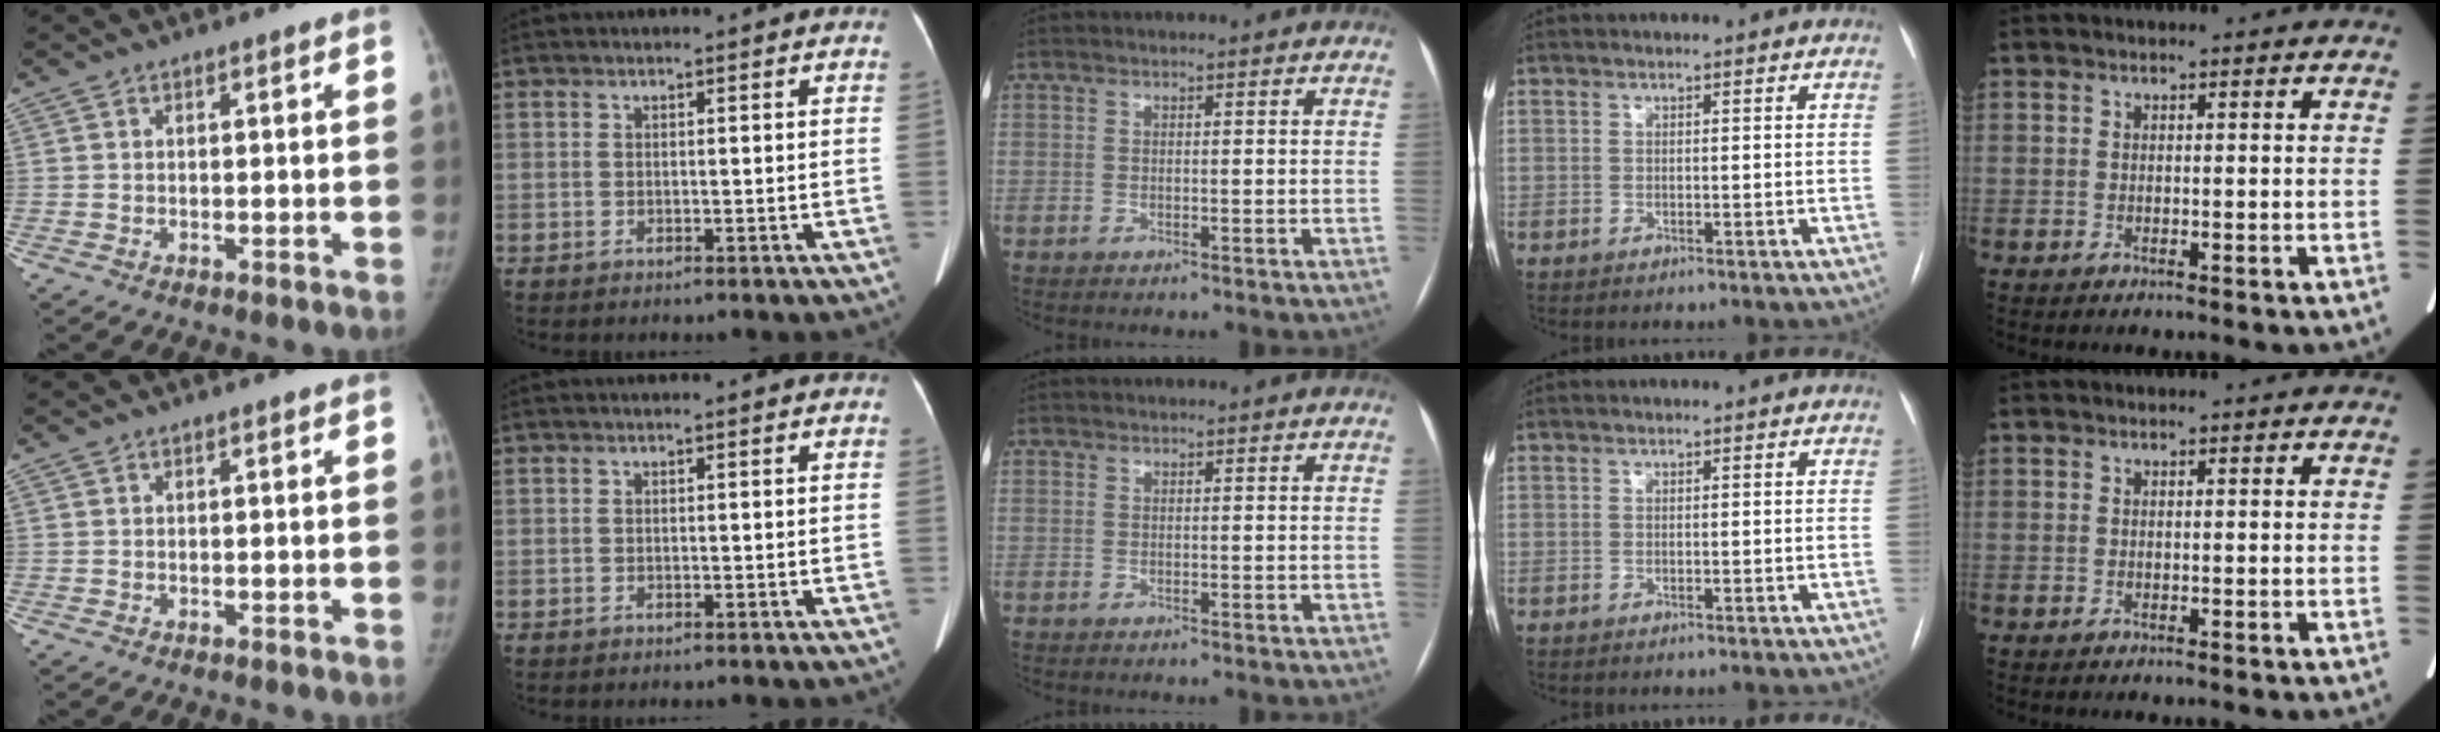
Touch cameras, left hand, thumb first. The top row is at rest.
{}